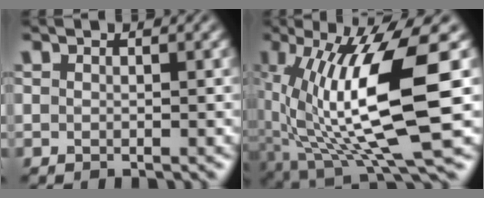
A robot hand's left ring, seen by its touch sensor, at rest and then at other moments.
{"total": 11.5, "force": [0.1, 2.5, 11.2], "torque": [-0.201, -0.009, 0.004]}